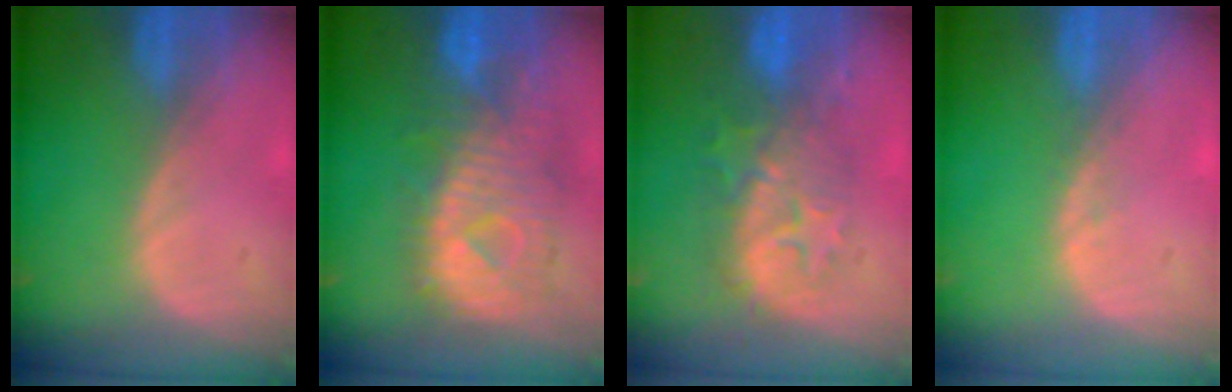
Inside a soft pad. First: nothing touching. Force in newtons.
{"total": 10.7, "press": 9.6, "slide": 4.7}
{"total": 8.6, "press": 8.3, "slide": 2.1}
{"total": 0.6, "press": 0.6, "slide": 0.1}